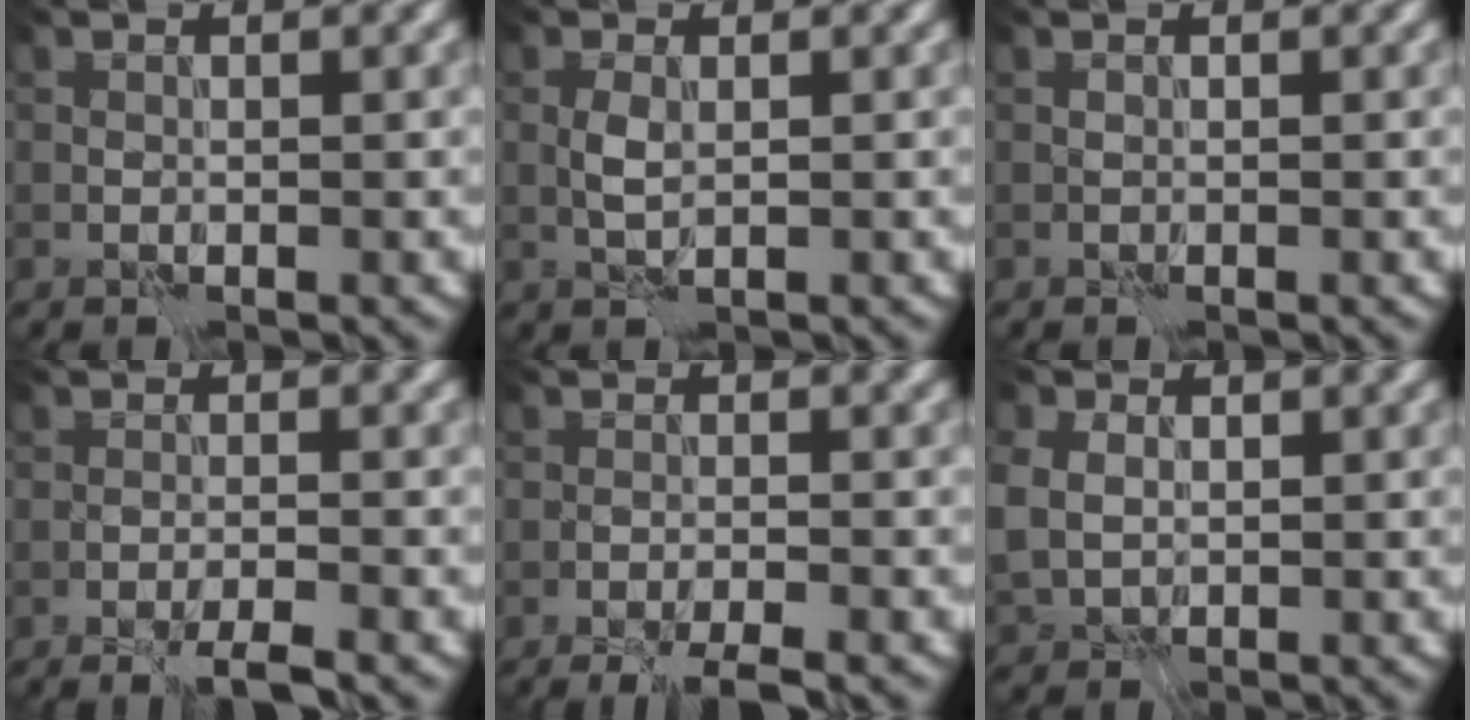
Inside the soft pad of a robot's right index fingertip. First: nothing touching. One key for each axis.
{"total": 1.0, "fx": 0.2, "fy": 0.3, "fz": 1.0, "tx": -0.021, "ty": 0.001, "tz": 0.004}
{"total": 0.0}
{"total": 2.3, "fx": -1.9, "fy": -0.1, "fz": 1.3, "tx": -0.020, "ty": 0.001, "tz": -0.037}
{"total": 3.7, "fx": -3.1, "fy": 0.2, "fz": 2.0, "tx": -0.034, "ty": -0.008, "tz": -0.051}
{"total": 4.2, "fx": 0.6, "fy": 3.5, "fz": 2.3, "tx": -0.085, "ty": 0.000, "tz": 0.019}